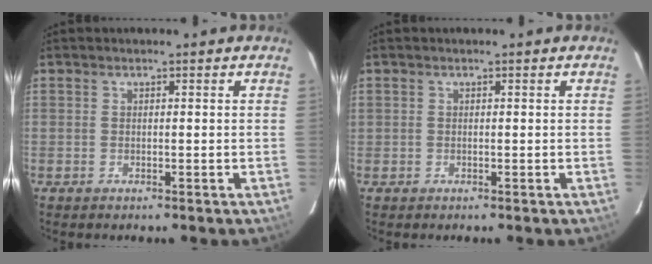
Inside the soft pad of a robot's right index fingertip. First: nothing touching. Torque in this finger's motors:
{"motor_torque": [1.00, 0.01, 0.53, 0.07]}